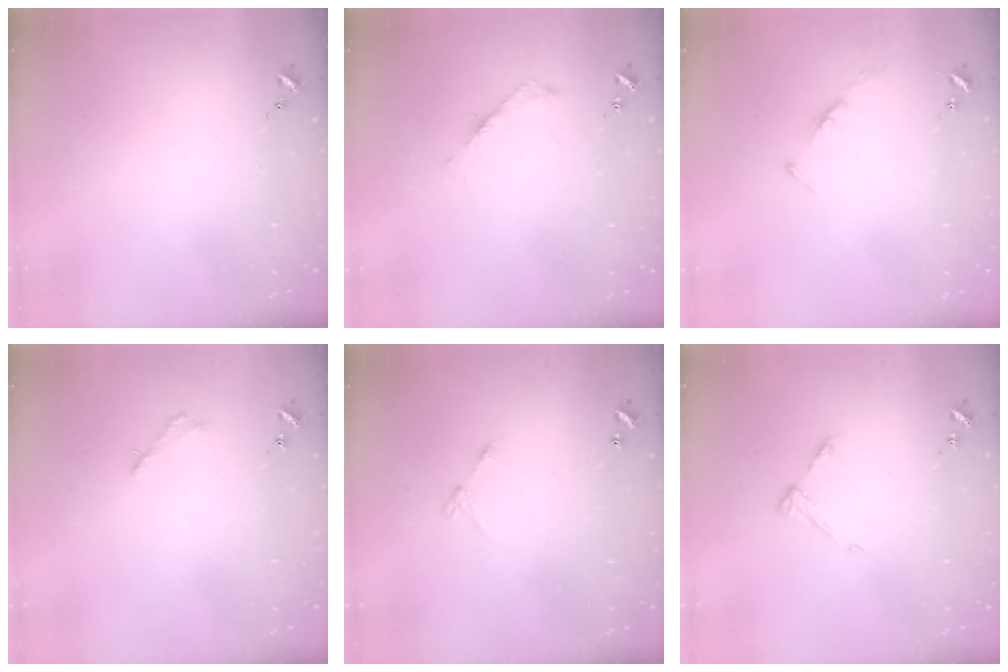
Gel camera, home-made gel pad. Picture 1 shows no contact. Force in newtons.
{"total": 5.3, "press": 5.3, "slide": 0.5}
{"total": 3.5, "press": 3.5, "slide": 0.3}
{"total": 2.5, "press": 2.5, "slide": 0.2}
{"total": 4.6, "press": 4.6, "slide": 0.5}
{"total": 4.6, "press": 4.6, "slide": 0.6}